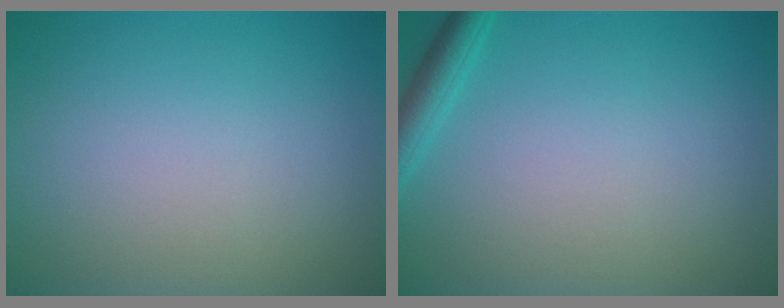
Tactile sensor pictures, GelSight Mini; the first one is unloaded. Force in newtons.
{"total": 2.1, "press": 2.1, "slide": 0.1}